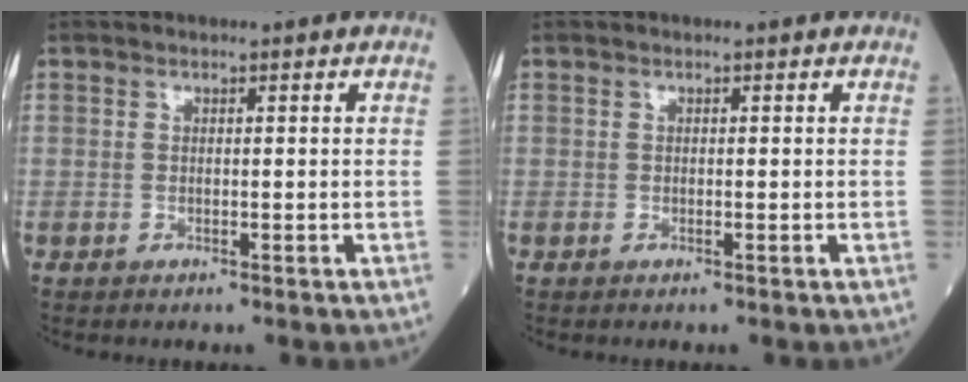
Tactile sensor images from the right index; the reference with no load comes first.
{"total": 0.0}